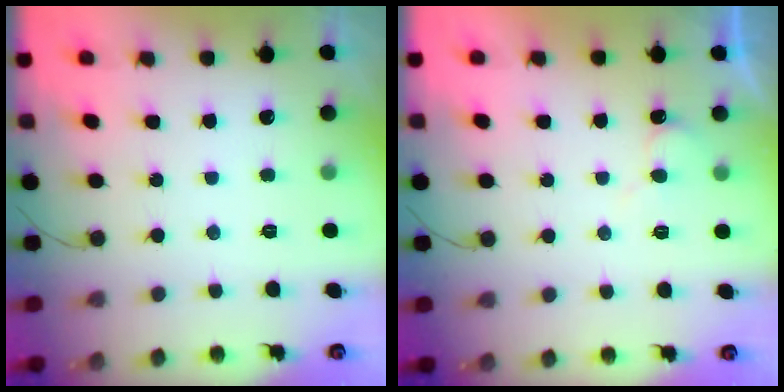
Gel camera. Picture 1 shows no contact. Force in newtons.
{"total": 4.7, "press": 4.6, "slide": 0.5}